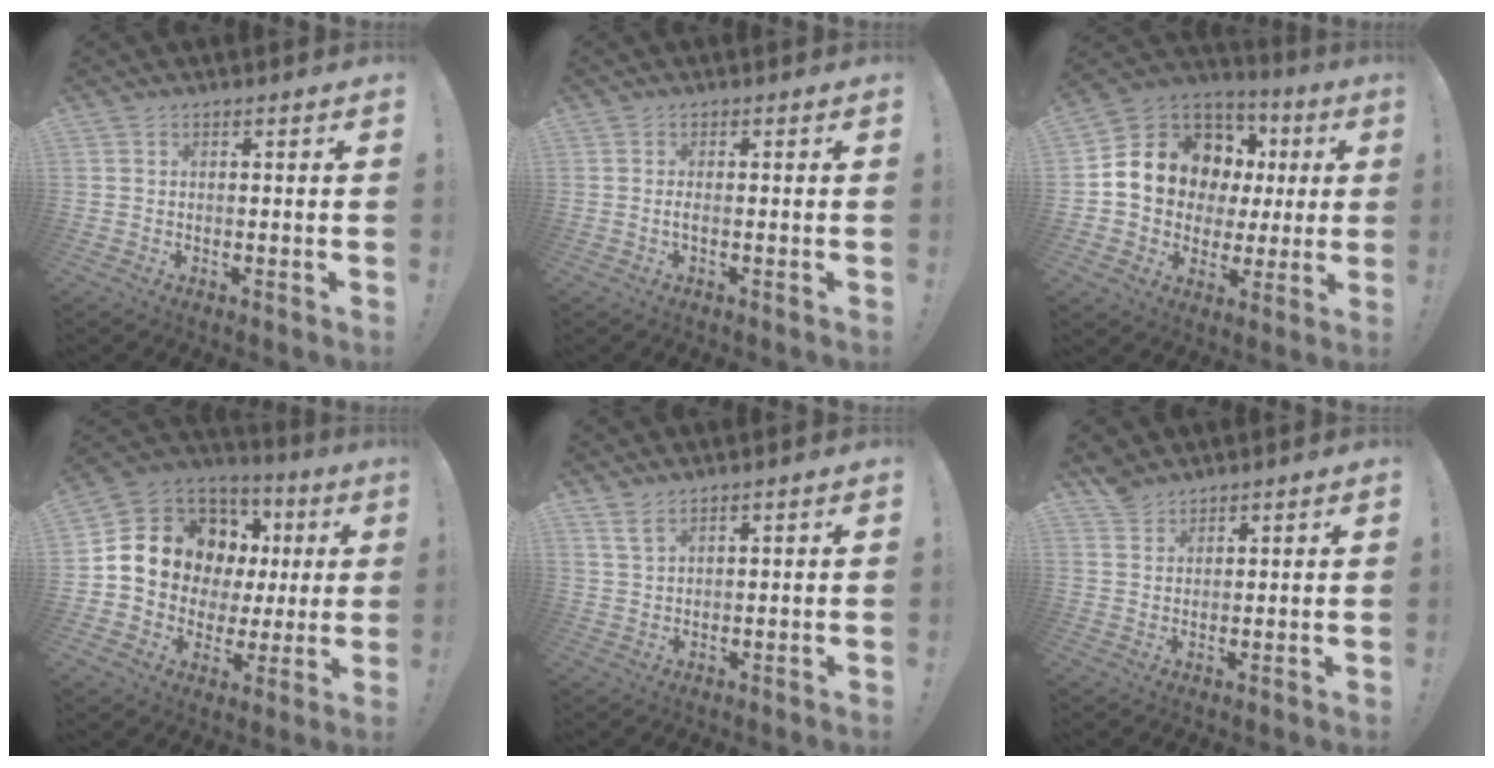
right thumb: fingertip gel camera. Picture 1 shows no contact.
{"total": 1.2, "force": [-0.4, 0.1, 1.1], "torque": [-0.022, 0.002, -0.008]}
{"total": 14.1, "force": [4.4, 11.9, 6.0], "torque": [-0.091, -0.028, 0.104]}
{"total": 13.0, "force": [4.6, 11.0, 5.1], "torque": [-0.076, -0.034, 0.107]}
{"total": 3.7, "force": [2.7, 1.1, 2.4], "torque": [-0.045, -0.012, 0.048]}
{"total": 4.4, "force": [3.7, 2.1, 0.9], "torque": [-0.012, -0.019, 0.072]}